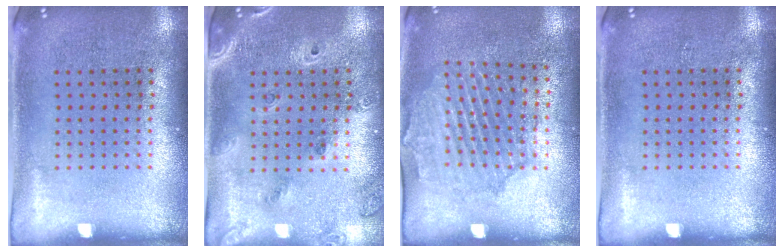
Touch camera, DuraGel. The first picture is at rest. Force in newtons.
{"total": 1.7, "press": 1.5, "slide": 0.7}
{"total": 1.6, "press": 1.6, "slide": 0.3}
{"total": 0.0}